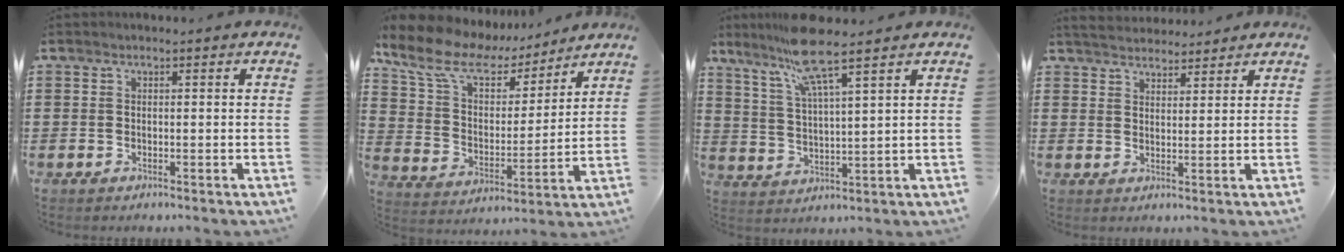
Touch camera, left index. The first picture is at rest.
{"total": 10.1, "force": [7.9, 4.1, 4.8], "torque": [-0.131, -0.036, 0.137]}
{"total": 9.5, "force": [7.4, 0.0, 6.0], "torque": [-0.146, -0.025, 0.127]}
{"total": 3.5, "force": [3.4, 0.8, 0.3], "torque": [-0.017, -0.007, 0.064]}